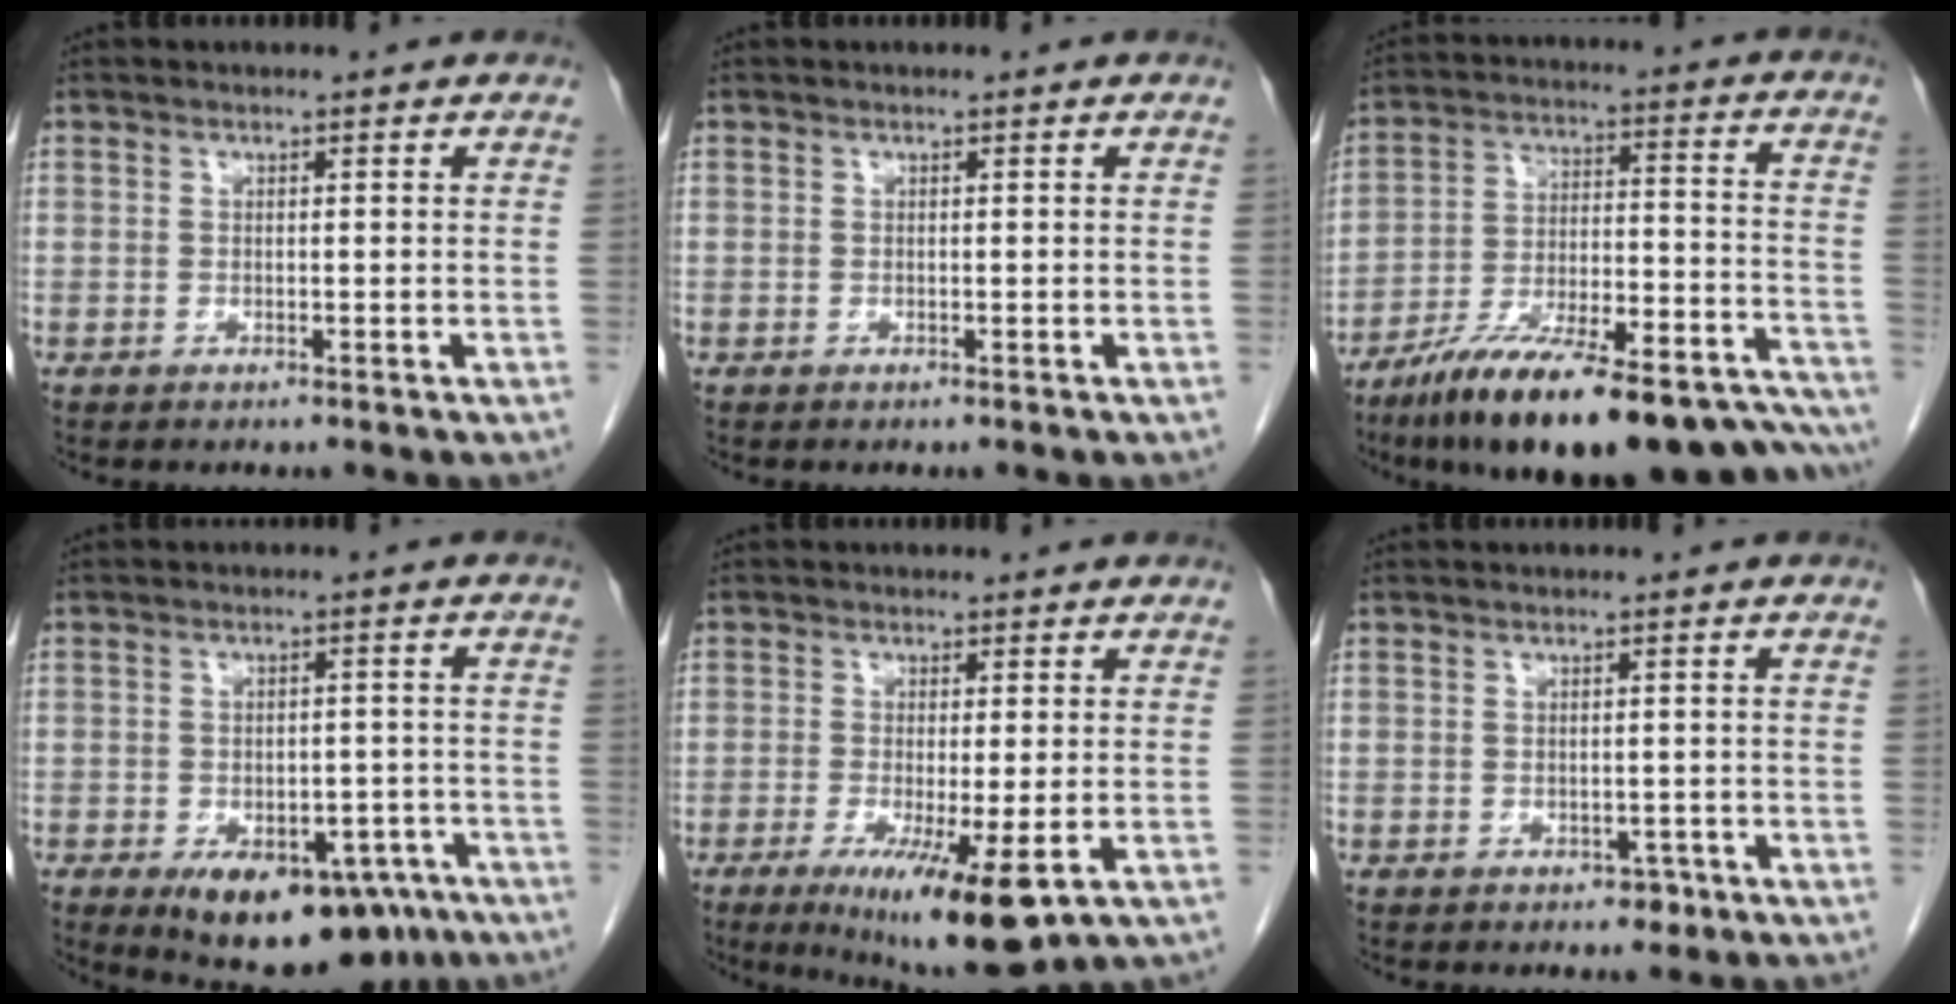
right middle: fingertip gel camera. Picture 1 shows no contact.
{"total": 0.0}
{"total": 26.6, "force": [-21.8, 5.1, 14.5], "torque": [-0.166, 0.012, -0.326]}
{"total": 15.1, "force": [-8.7, 8.1, 9.3], "torque": [-0.127, 0.005, -0.110]}
{"total": 10.7, "force": [-4.8, 1.7, 9.5], "torque": [-0.142, -0.028, -0.068]}
{"total": 1.5, "force": [-0.7, 1.1, 0.7], "torque": [-0.007, 0.003, -0.006]}